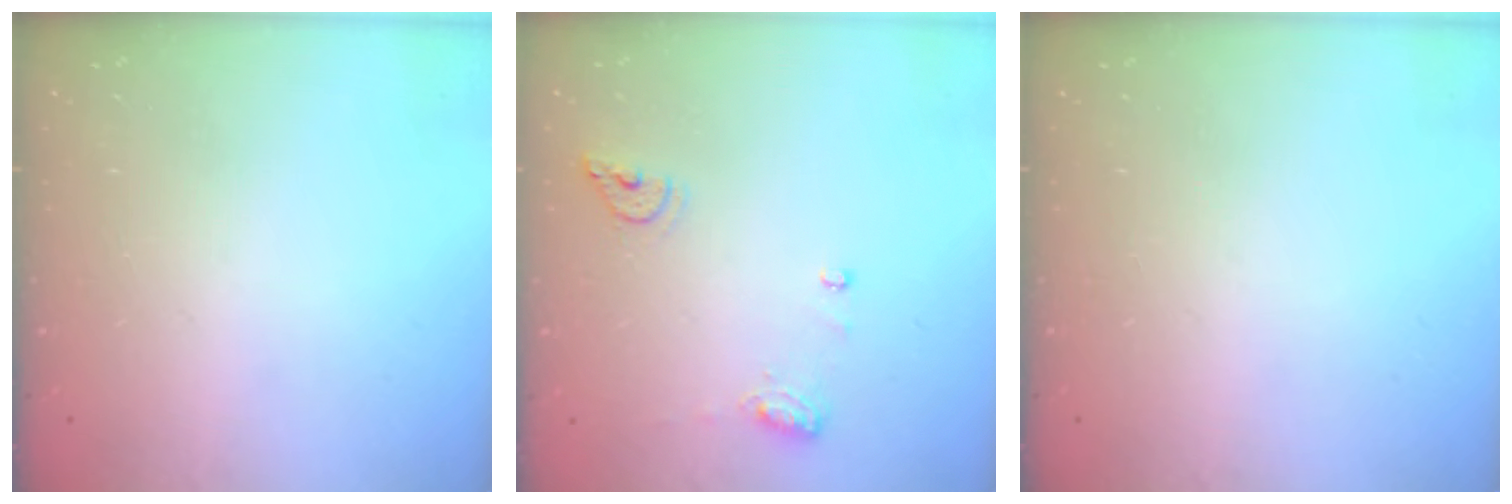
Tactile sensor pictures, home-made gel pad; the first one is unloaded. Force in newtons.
{"total": 7.9, "press": 7.8, "slide": 1.1}
{"total": 0.0}